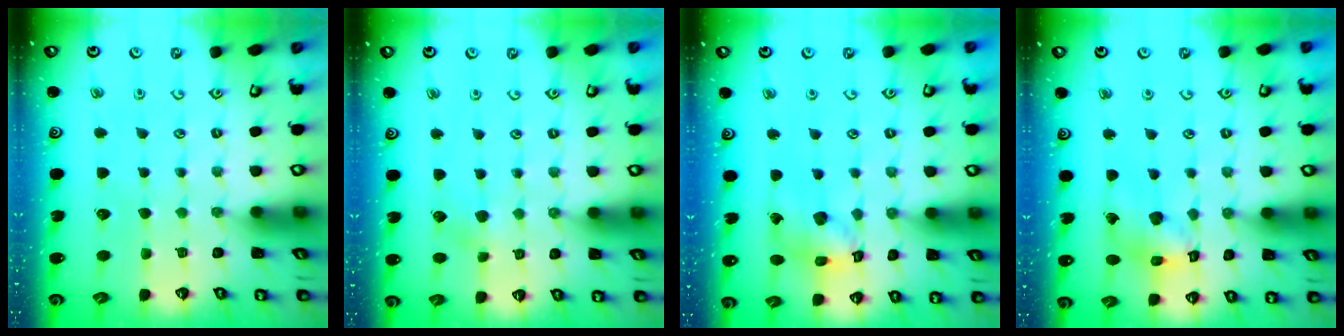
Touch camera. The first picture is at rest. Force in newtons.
{"total": 2.9, "press": 2.8, "slide": 0.9}
{"total": 13.2, "press": 13.1, "slide": 1.6}
{"total": 11.9, "press": 11.8, "slide": 1.3}